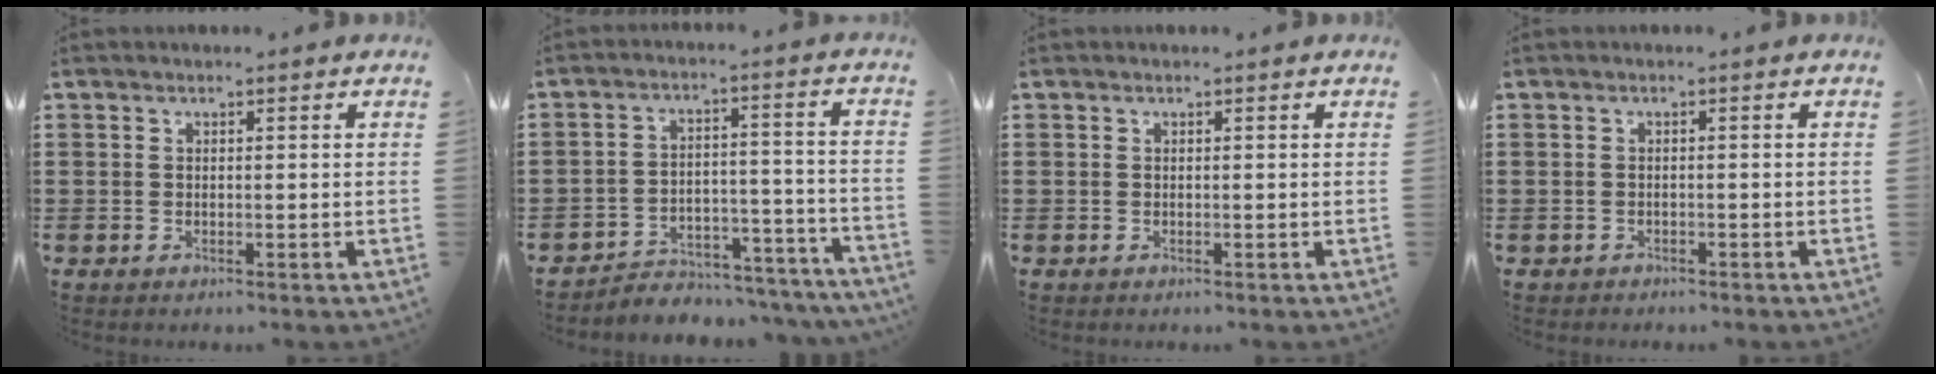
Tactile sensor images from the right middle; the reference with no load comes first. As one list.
[{"total": 4.6, "force": [-4.4, 1.0, 0.4], "torque": [-0.011, 0.012, -0.094]}, {"total": 0.0}, {"total": 0.7, "force": [-0.6, 0.3, -0.1], "torque": [-0.001, 0.002, -0.014]}]